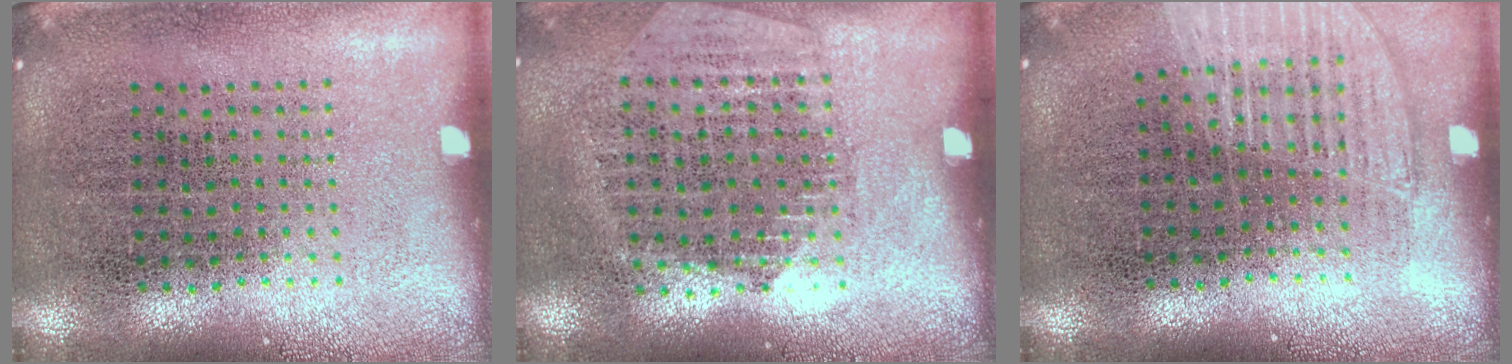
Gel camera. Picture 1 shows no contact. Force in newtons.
{"total": 1.3, "press": 1.2, "slide": 0.6}
{"total": 1.1, "press": 1.0, "slide": 0.3}